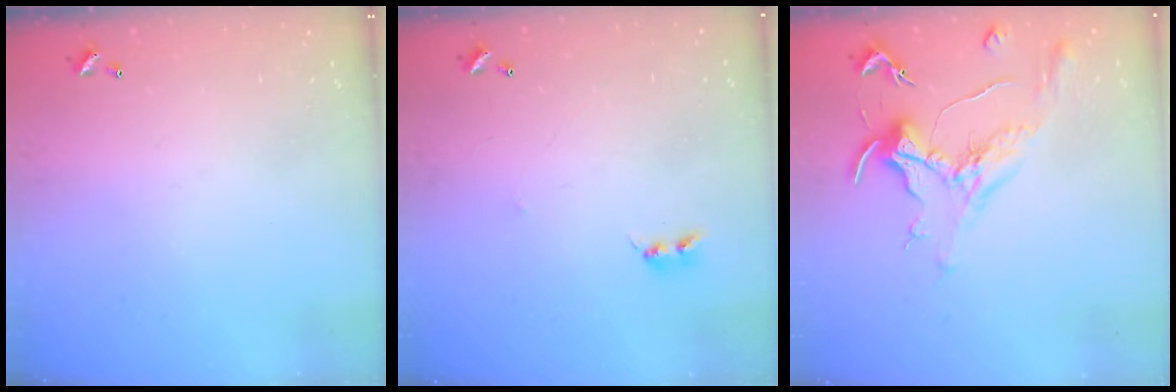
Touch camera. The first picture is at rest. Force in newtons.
{"total": 2.2, "press": 2.2, "slide": 0.4}
{"total": 1.8, "press": 1.5, "slide": 0.9}